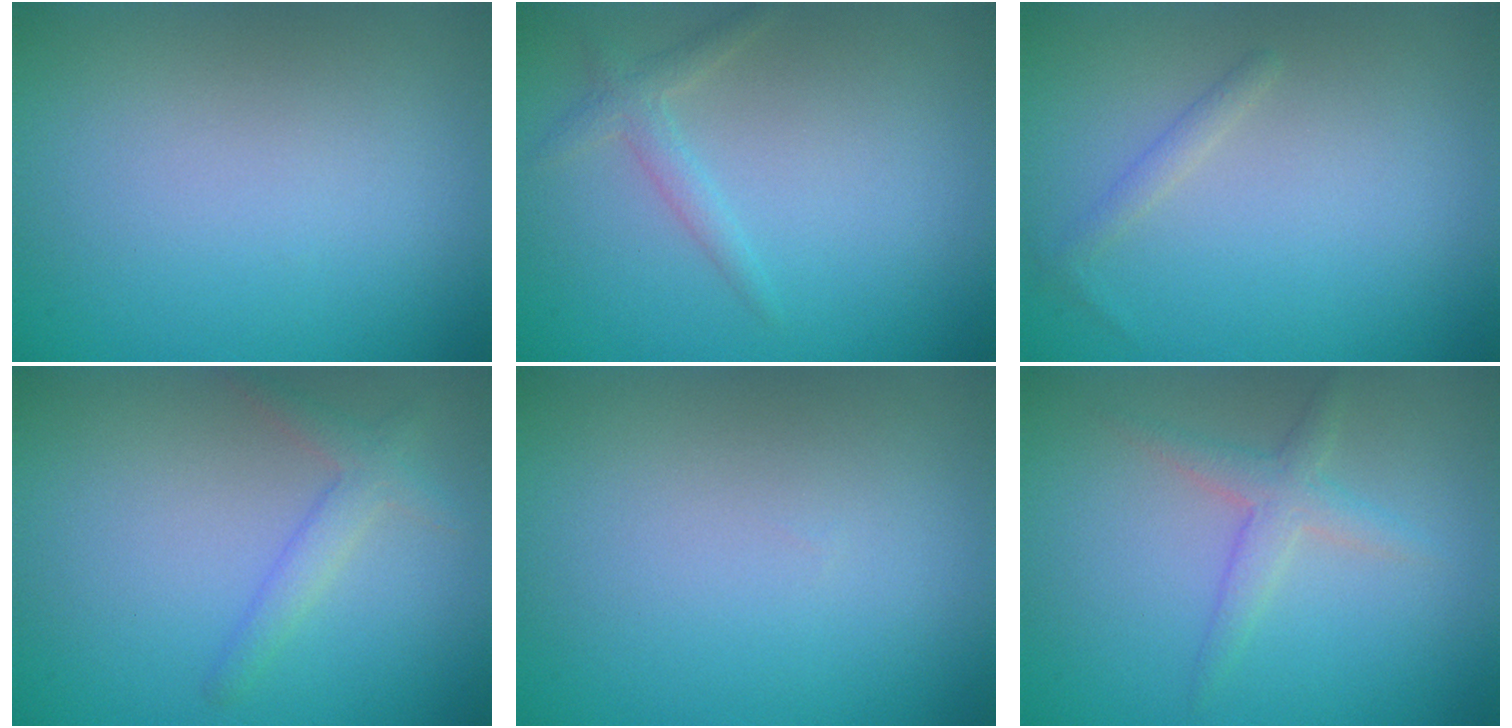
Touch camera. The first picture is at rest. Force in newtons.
{"total": 1.6, "press": 1.6, "slide": 0.1}
{"total": 0.9, "press": 0.9, "slide": 0.1}
{"total": 2.0, "press": 2.0, "slide": 0.1}
{"total": 0.0}
{"total": 2.2, "press": 2.2, "slide": 0.1}